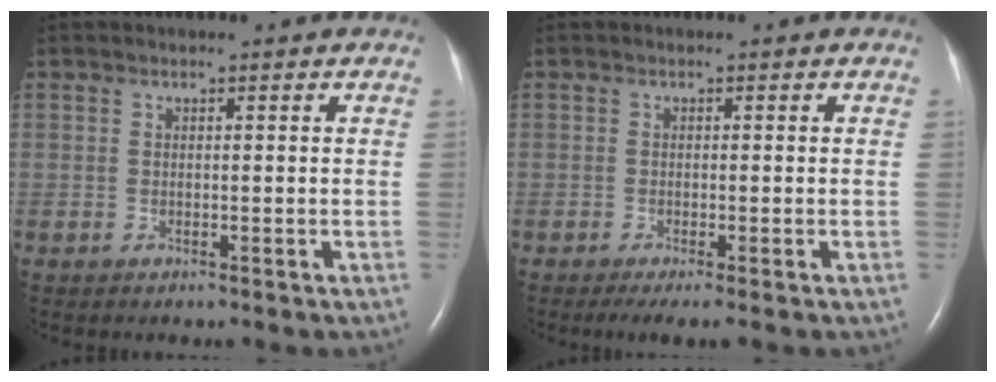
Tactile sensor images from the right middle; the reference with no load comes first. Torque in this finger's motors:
{"motor_torque": [0.10, -0.14, -0.01, 0.02]}